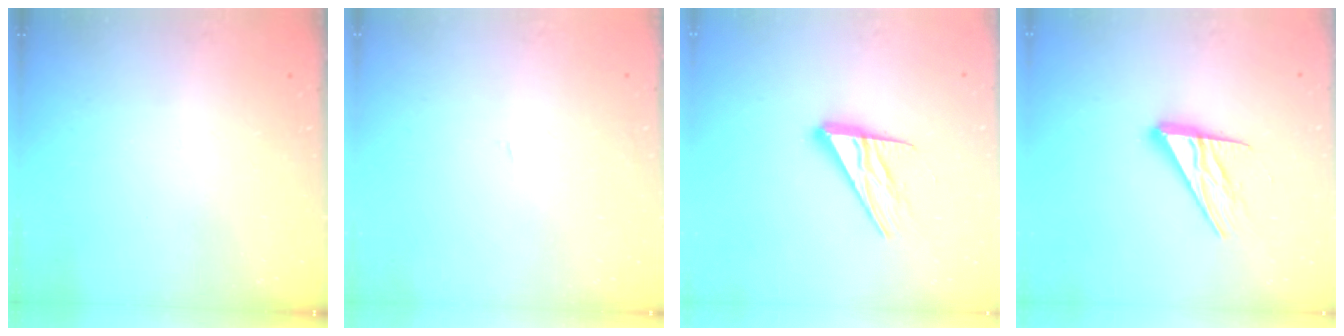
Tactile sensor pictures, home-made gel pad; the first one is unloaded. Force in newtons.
{"total": 1.6, "press": 1.6, "slide": 0.1}
{"total": 13.9, "press": 13.8, "slide": 1.3}
{"total": 13.9, "press": 13.8, "slide": 1.3}